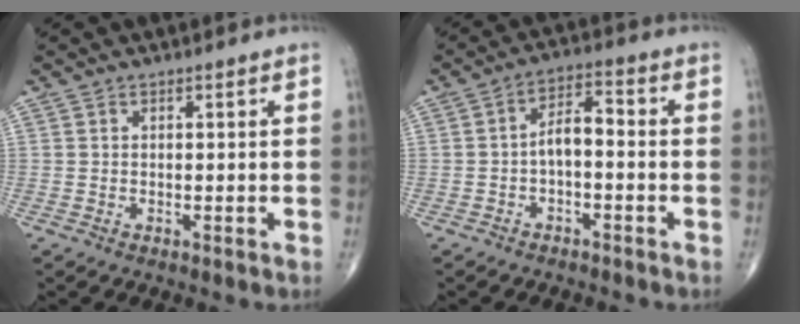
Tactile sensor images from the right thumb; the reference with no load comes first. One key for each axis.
{"total": 5.1, "fx": -1.2, "fy": 2.5, "fz": 4.3, "tx": -0.069, "ty": 0.032, "tz": -0.028}